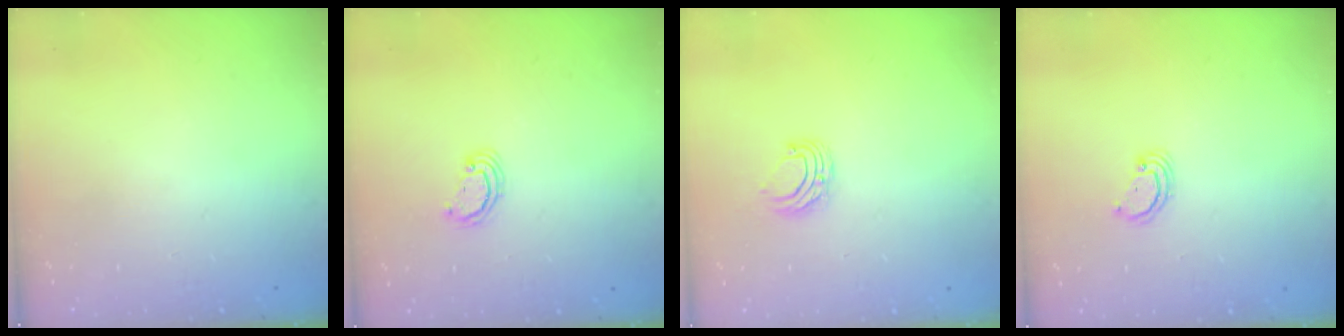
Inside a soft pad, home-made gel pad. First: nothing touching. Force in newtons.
{"total": 2.6, "press": 2.5, "slide": 0.2}
{"total": 5.6, "press": 5.6, "slide": 0.6}
{"total": 2.4, "press": 2.4, "slide": 0.2}